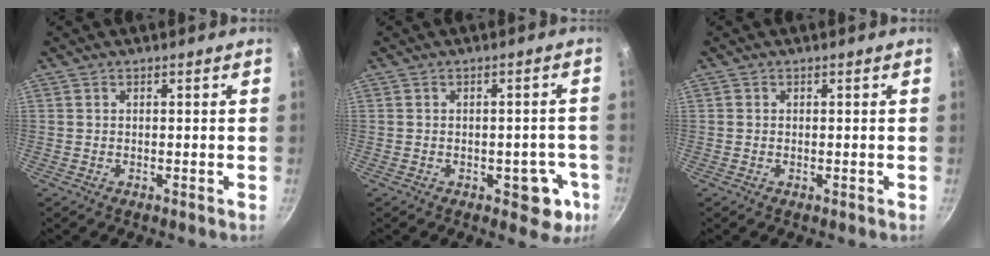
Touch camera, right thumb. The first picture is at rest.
{"total": 6.9, "force": [-2.6, 4.2, 4.8], "torque": [-0.013, 0.020, -0.027]}
{"total": 0.0}